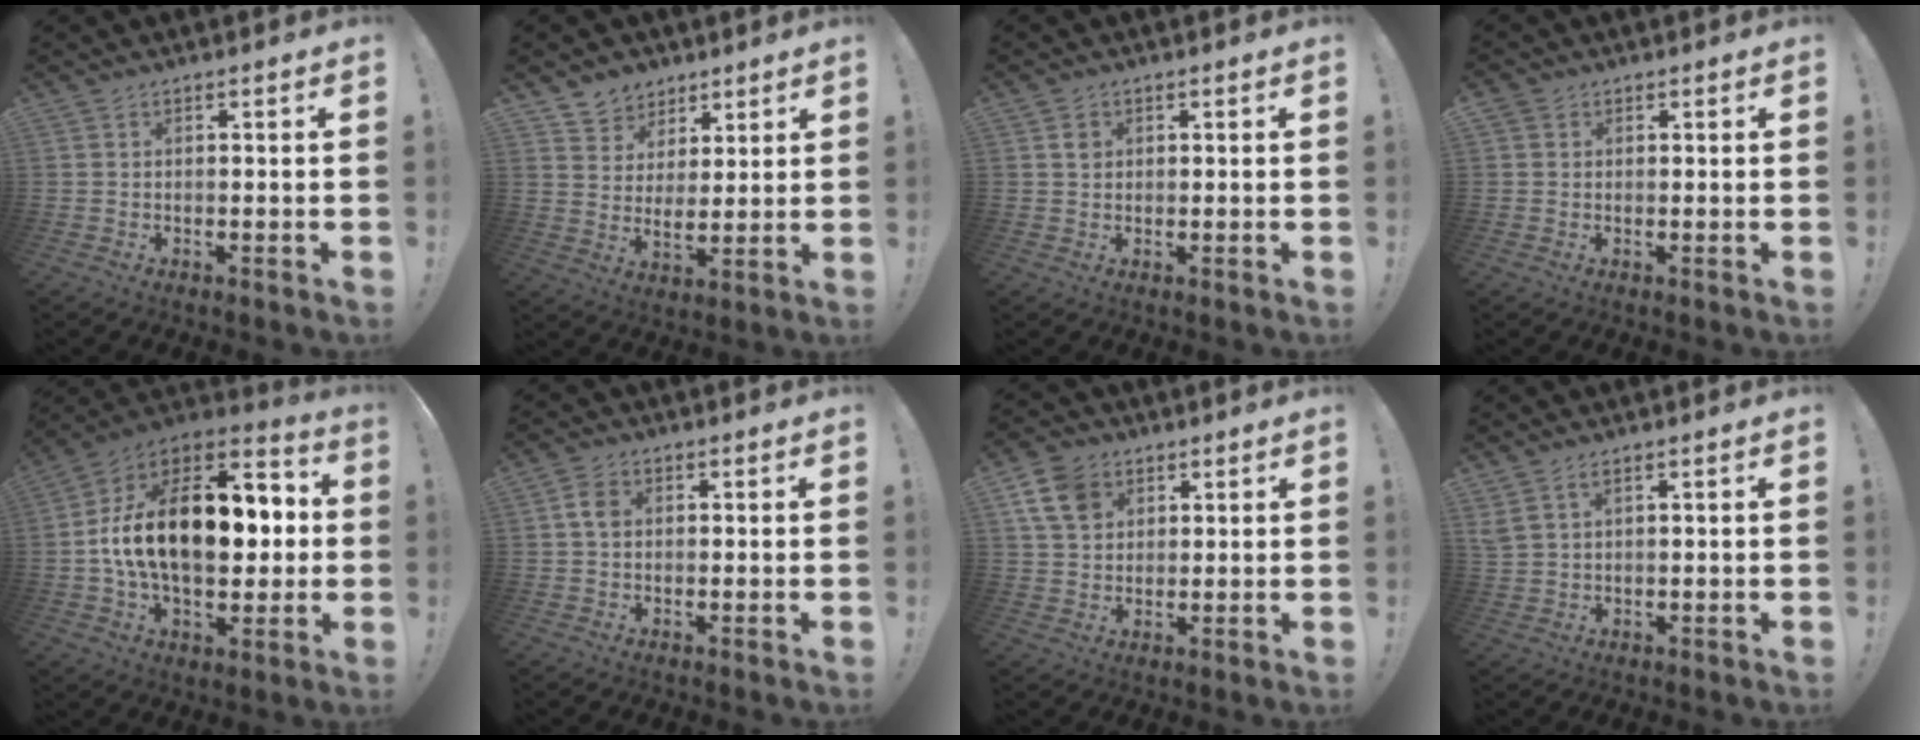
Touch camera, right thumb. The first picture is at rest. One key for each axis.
{"total": 7.3, "fx": 5.1, "fy": 5.2, "fz": 0.4, "tx": -0.019, "ty": -0.045, "tz": 0.102}
{"total": 2.1, "fx": 0.8, "fy": 1.9, "fz": 0.5, "tx": 0.011, "ty": -0.005, "tz": 0.011}
{"total": 1.7, "fx": 0.9, "fy": 1.3, "fz": 0.5, "tx": -0.005, "ty": -0.002, "tz": 0.016}
{"total": 23.2, "fx": 0.8, "fy": 13.8, "fz": 18.6, "tx": -0.321, "ty": 0.009, "tz": 0.020}
{"total": 4.2, "fx": 0.4, "fy": 3.0, "fz": 2.9, "tx": -0.040, "ty": 0.006, "tz": 0.008}
{"total": 10.8, "fx": 4.9, "fy": 8.1, "fz": 5.3, "tx": -0.094, "ty": -0.011, "tz": 0.098}
{"total": 3.1, "fx": 1.7, "fy": 1.5, "fz": 2.2, "tx": -0.043, "ty": -0.004, "tz": 0.033}